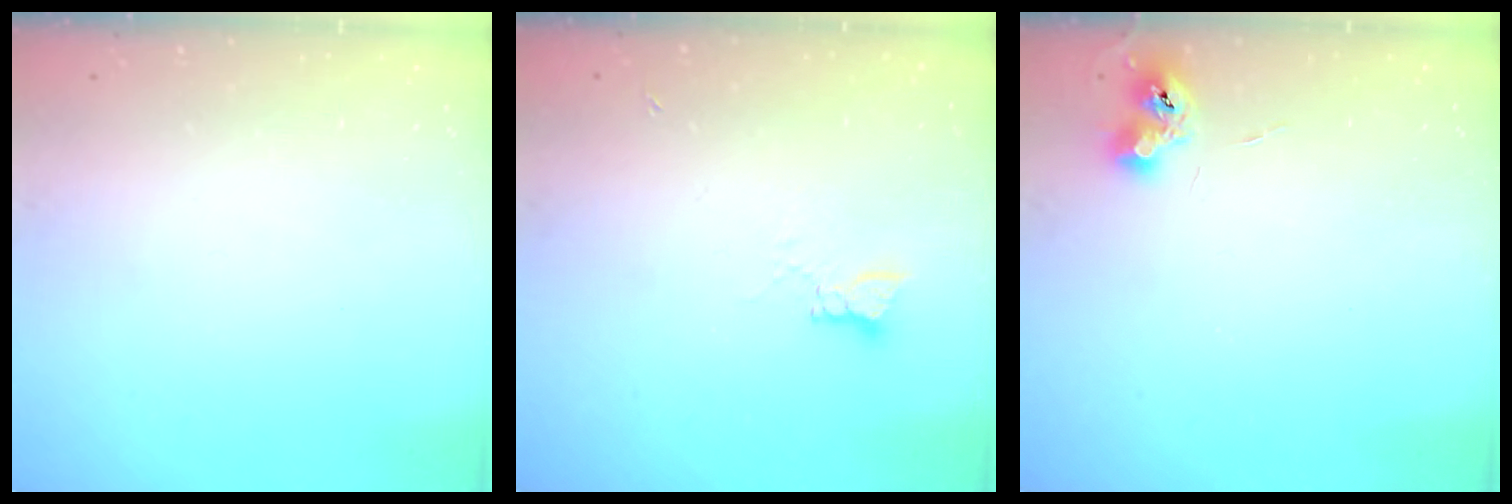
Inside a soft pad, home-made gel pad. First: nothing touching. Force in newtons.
{"total": 3.5, "press": 3.5, "slide": 0.3}
{"total": 6.9, "press": 6.9, "slide": 0.7}